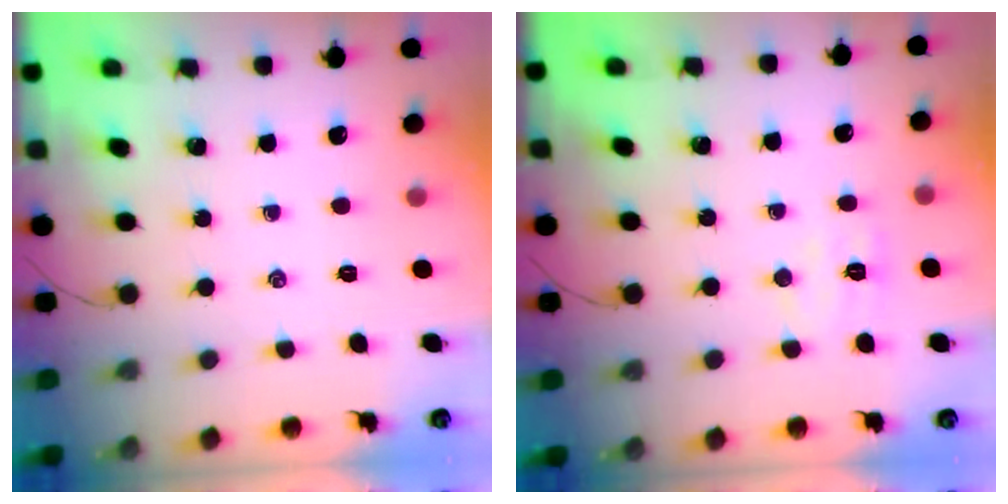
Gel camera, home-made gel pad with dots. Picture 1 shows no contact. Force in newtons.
{"total": 5.2, "press": 5.1, "slide": 1.1}